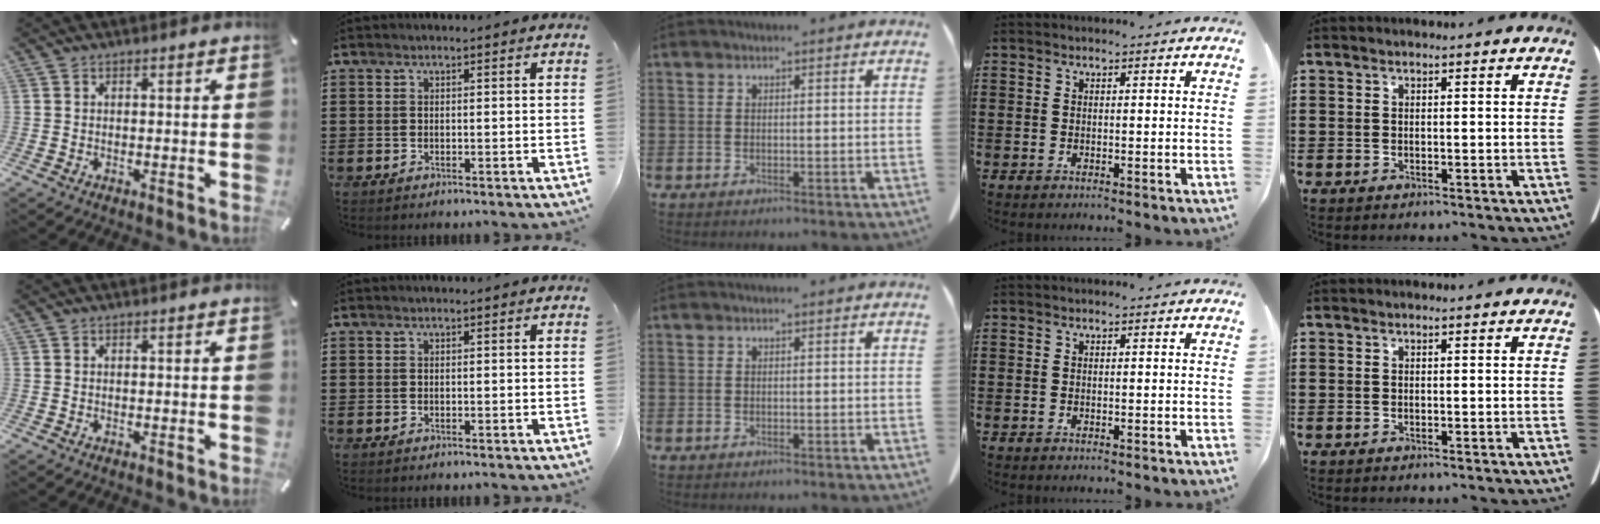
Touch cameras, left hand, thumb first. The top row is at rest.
{}